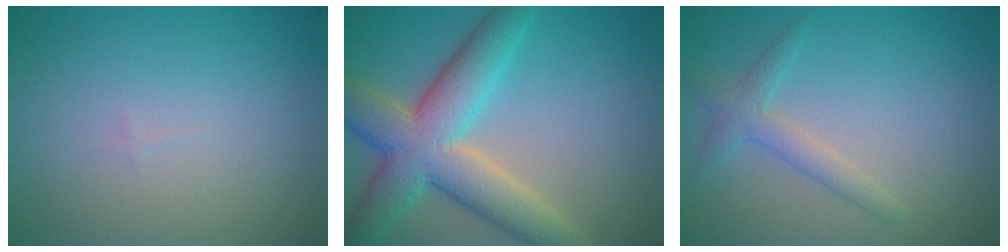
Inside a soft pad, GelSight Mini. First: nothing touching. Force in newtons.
{"total": 9.1, "press": 9.1, "slide": 0.5}
{"total": 2.2, "press": 2.2, "slide": 0.1}